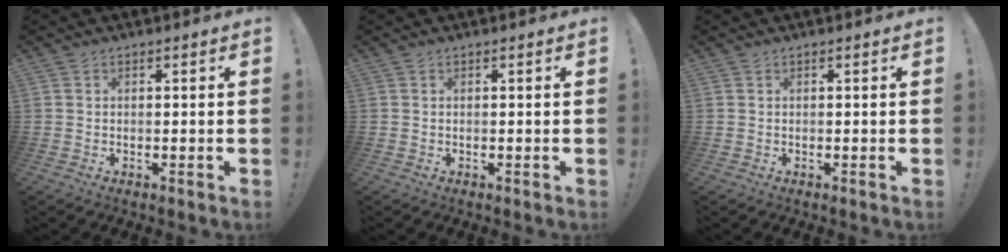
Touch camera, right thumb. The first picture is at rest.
{"total": 0.0}
{"total": 0.0}